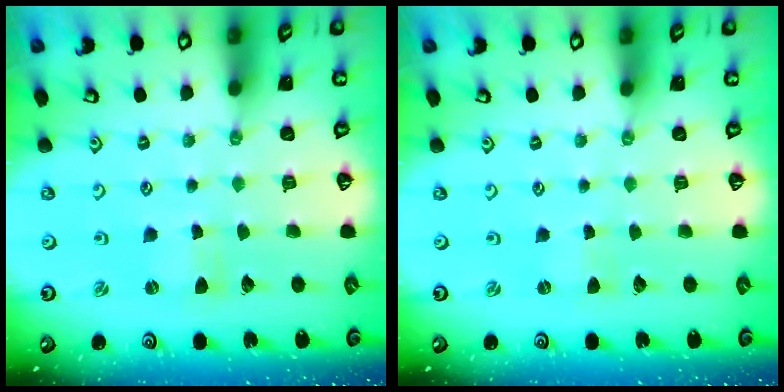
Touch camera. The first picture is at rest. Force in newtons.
{"total": 0.0}